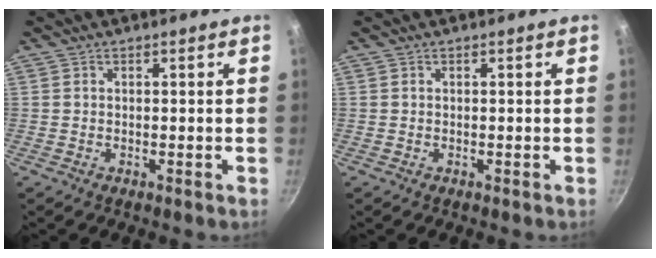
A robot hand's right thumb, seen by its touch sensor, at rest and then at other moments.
{"total": 0.0}